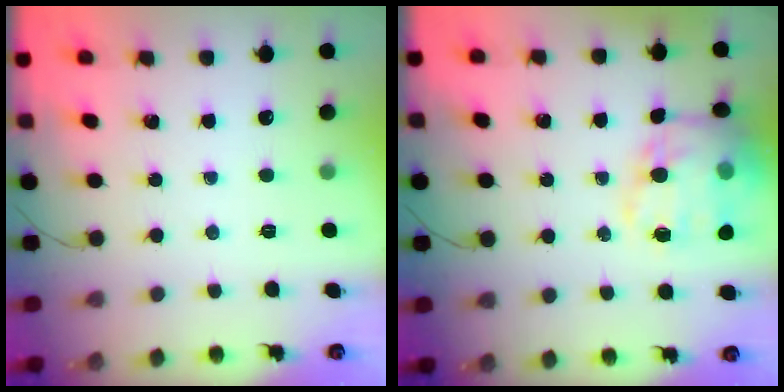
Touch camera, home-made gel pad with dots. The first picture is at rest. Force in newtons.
{"total": 17.2, "press": 17.0, "slide": 3.0}